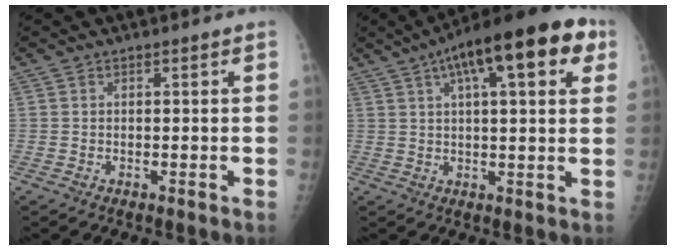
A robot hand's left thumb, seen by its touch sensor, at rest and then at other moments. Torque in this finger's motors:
{"motor_torque": [0.16, 0.30, 1.02, -0.37, 0.12]}